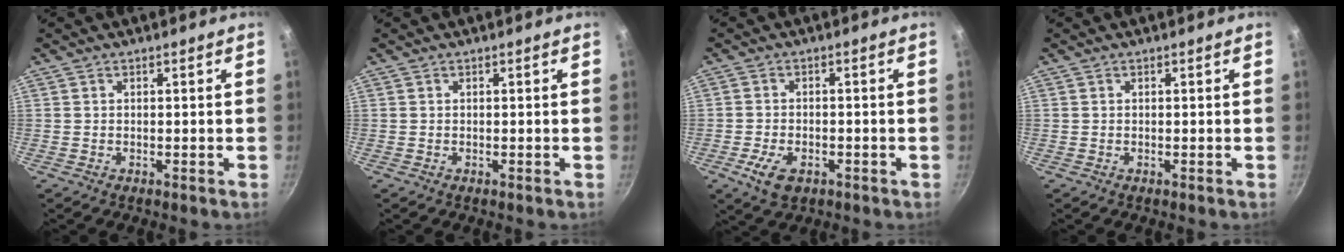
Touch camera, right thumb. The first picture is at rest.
{"total": 0.0}
{"total": 6.0, "force": [-2.6, 3.7, 4.0], "torque": [-0.074, 0.009, -0.041]}
{"total": 0.0}